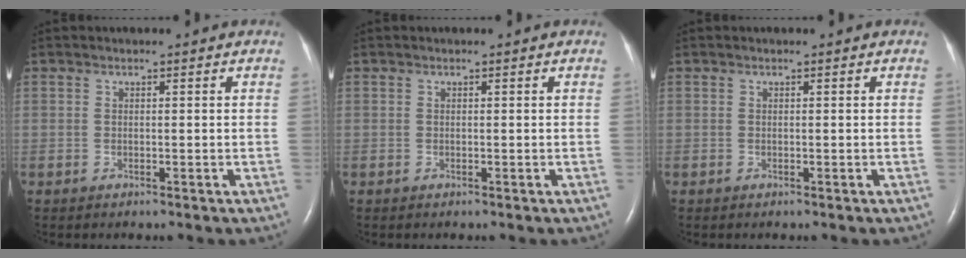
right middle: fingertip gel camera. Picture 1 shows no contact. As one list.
[{"total": 0.0}, {"total": 0.0}]